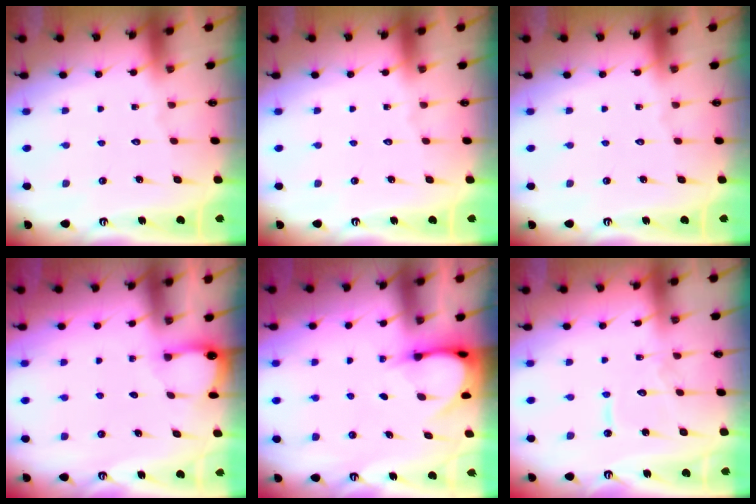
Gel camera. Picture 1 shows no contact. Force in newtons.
{"total": 0.0}
{"total": 0.0}
{"total": 2.0, "press": 2.0, "slide": 0.2}
{"total": 4.3, "press": 4.3, "slide": 0.4}
{"total": 6.7, "press": 6.7, "slide": 0.5}